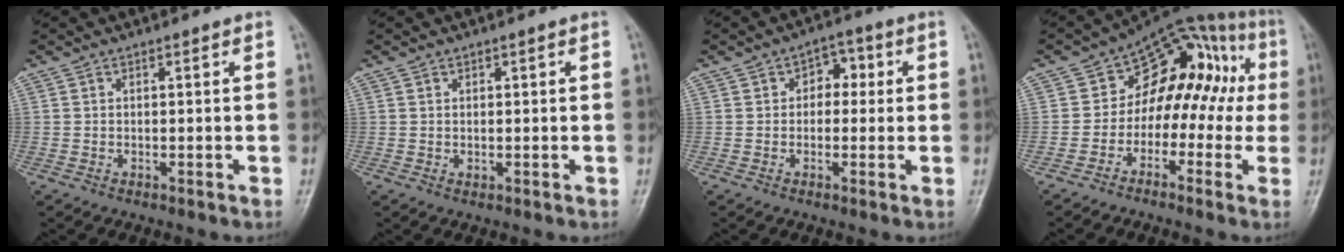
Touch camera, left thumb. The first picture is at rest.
{"total": 0.6, "force": [0.2, 0.5, 0.4], "torque": [-0.002, -0.001, 0.004]}
{"total": 4.6, "force": [0.6, 3.4, 3.1], "torque": [-0.011, 0.014, -0.001]}
{"total": 14.7, "force": [-1.1, 10.6, 10.2], "torque": [-0.069, 0.072, -0.029]}